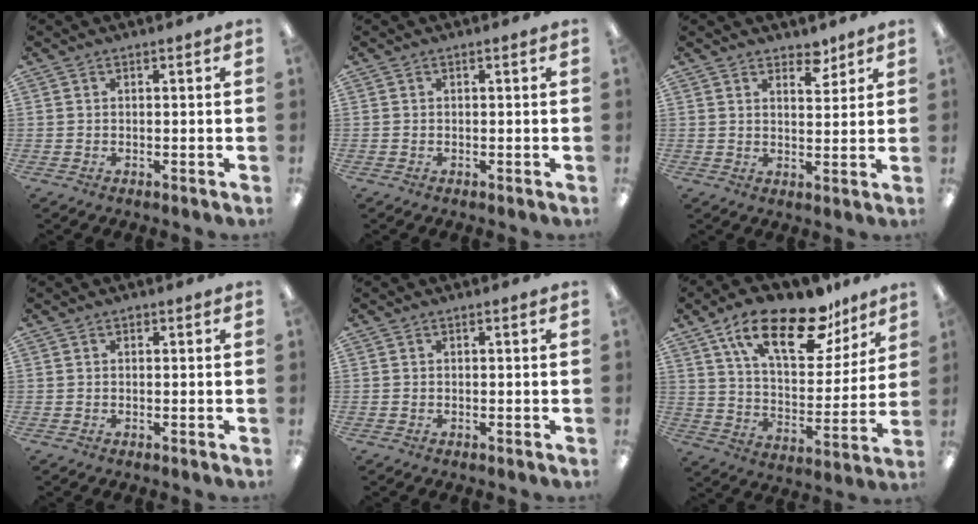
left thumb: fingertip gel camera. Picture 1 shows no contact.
{"total": 0.0}
{"total": 4.6, "force": [3.9, 2.0, 1.4], "torque": [-0.002, -0.025, 0.067]}
{"total": 0.7, "force": [0.3, 0.6, 0.3], "torque": [-0.006, 0.003, 0.004]}
{"total": 0.0}
{"total": 21.6, "force": [13.8, 9.1, 13.9], "torque": [-0.226, -0.069, 0.232]}